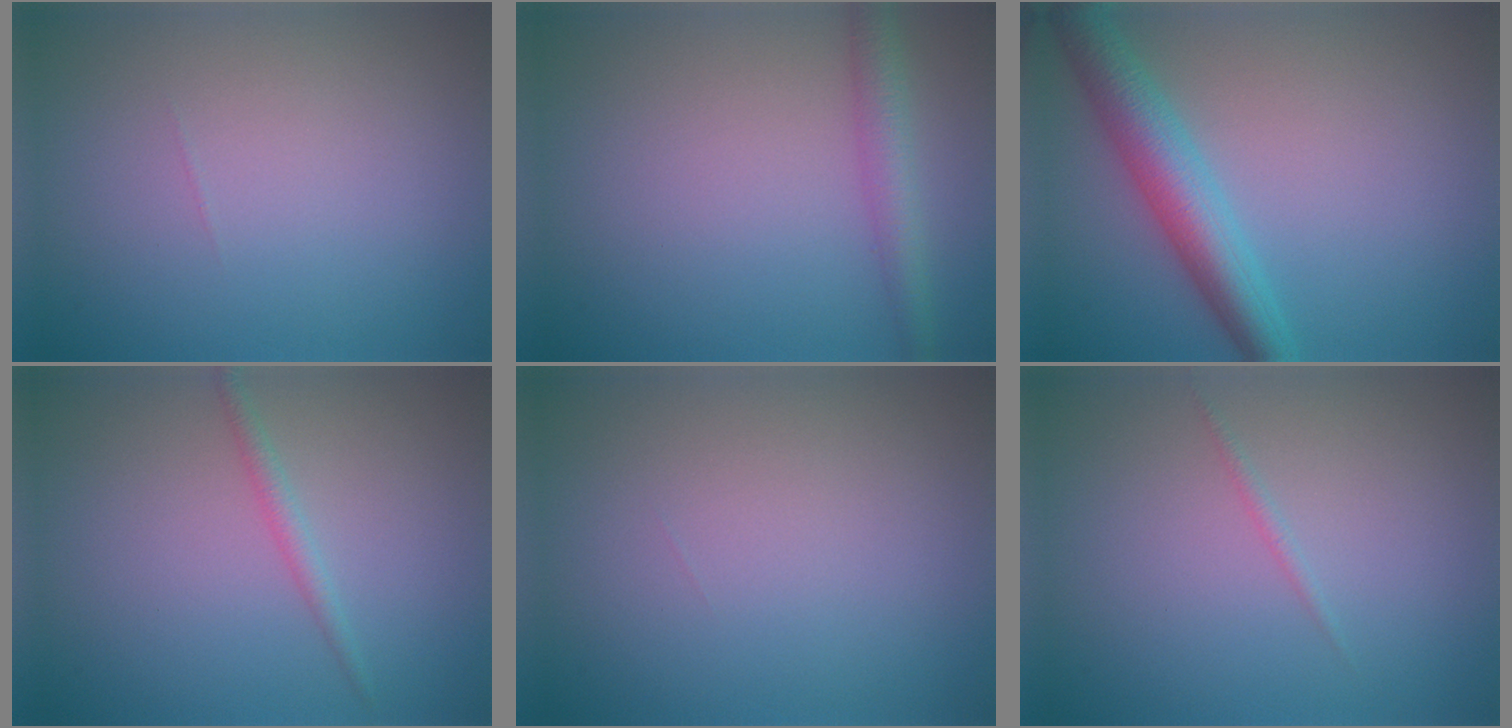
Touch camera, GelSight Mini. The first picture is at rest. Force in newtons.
{"total": 2.8, "press": 2.8, "slide": 0.1}
{"total": 5.4, "press": 5.4, "slide": 0.1}
{"total": 1.3, "press": 1.3, "slide": 0.0}
{"total": 0.0}
{"total": 0.6, "press": 0.6, "slide": 0.1}